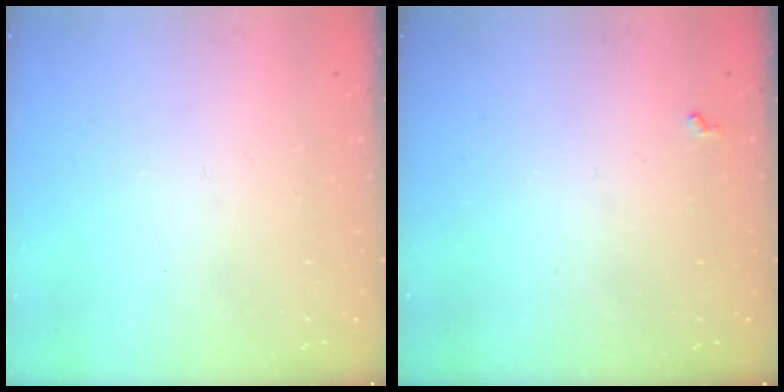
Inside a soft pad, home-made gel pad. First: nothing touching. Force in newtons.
{"total": 2.8, "press": 2.8, "slide": 0.5}